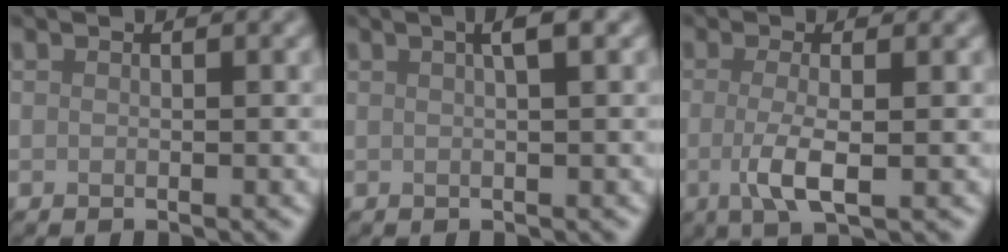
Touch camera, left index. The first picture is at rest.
{"total": 2.3, "force": [0.9, 0.5, 2.0], "torque": [-0.024, 0.011, 0.010]}
{"total": 3.6, "force": [-0.5, 1.0, 3.4], "torque": [-0.069, -0.010, -0.012]}